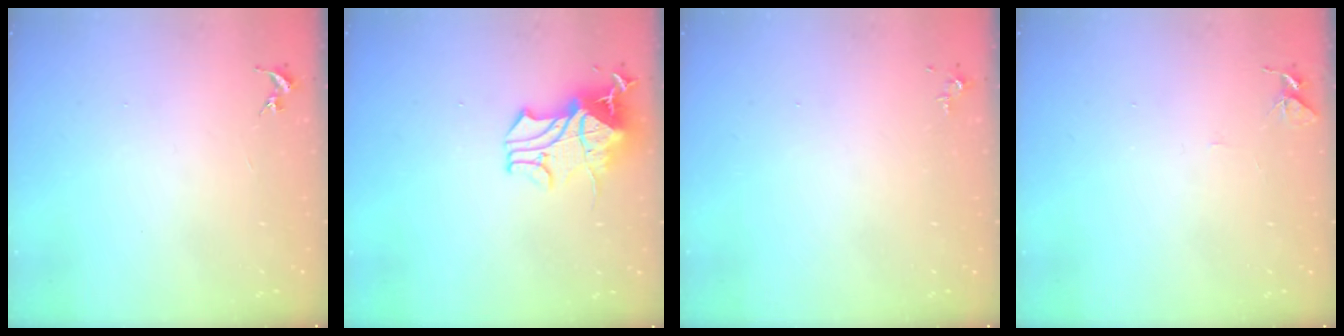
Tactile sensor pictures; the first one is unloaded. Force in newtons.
{"total": 18.0, "press": 18.0, "slide": 0.2}
{"total": 3.5, "press": 3.4, "slide": 0.5}
{"total": 5.2, "press": 5.1, "slide": 0.4}